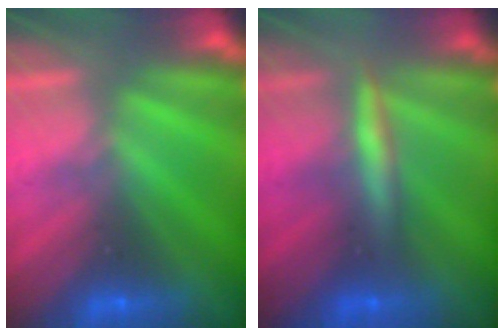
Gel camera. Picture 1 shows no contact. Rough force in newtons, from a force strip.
{"total": 2.6}